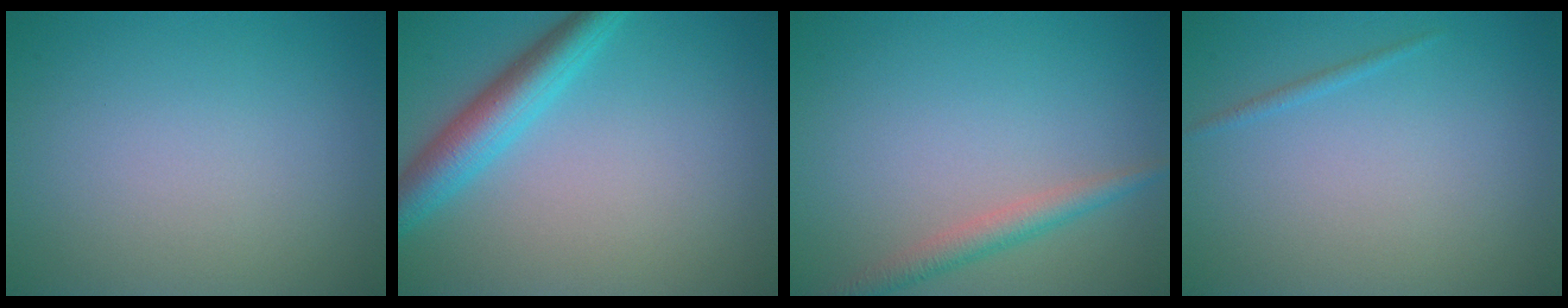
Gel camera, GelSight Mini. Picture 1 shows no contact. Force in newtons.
{"total": 4.5, "press": 4.5, "slide": 0.1}
{"total": 2.3, "press": 2.3, "slide": 0.1}
{"total": 0.7, "press": 0.6, "slide": 0.1}